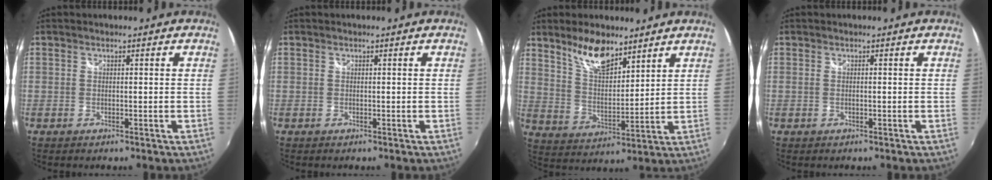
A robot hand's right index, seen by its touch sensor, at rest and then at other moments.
{"total": 0.0}
{"total": 10.0, "force": [7.4, 3.7, 5.6], "torque": [-0.096, 0.001, 0.142]}
{"total": 0.0}